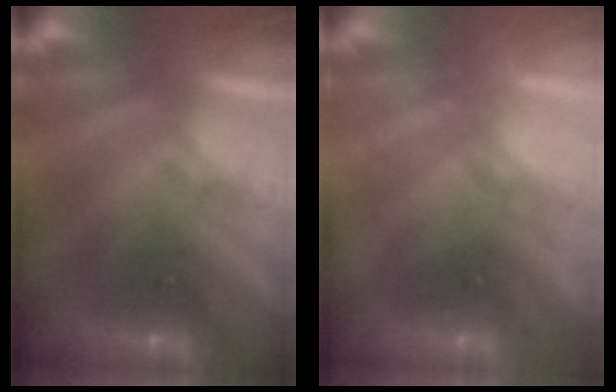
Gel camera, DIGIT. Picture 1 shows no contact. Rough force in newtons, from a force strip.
{"total": 2.4}